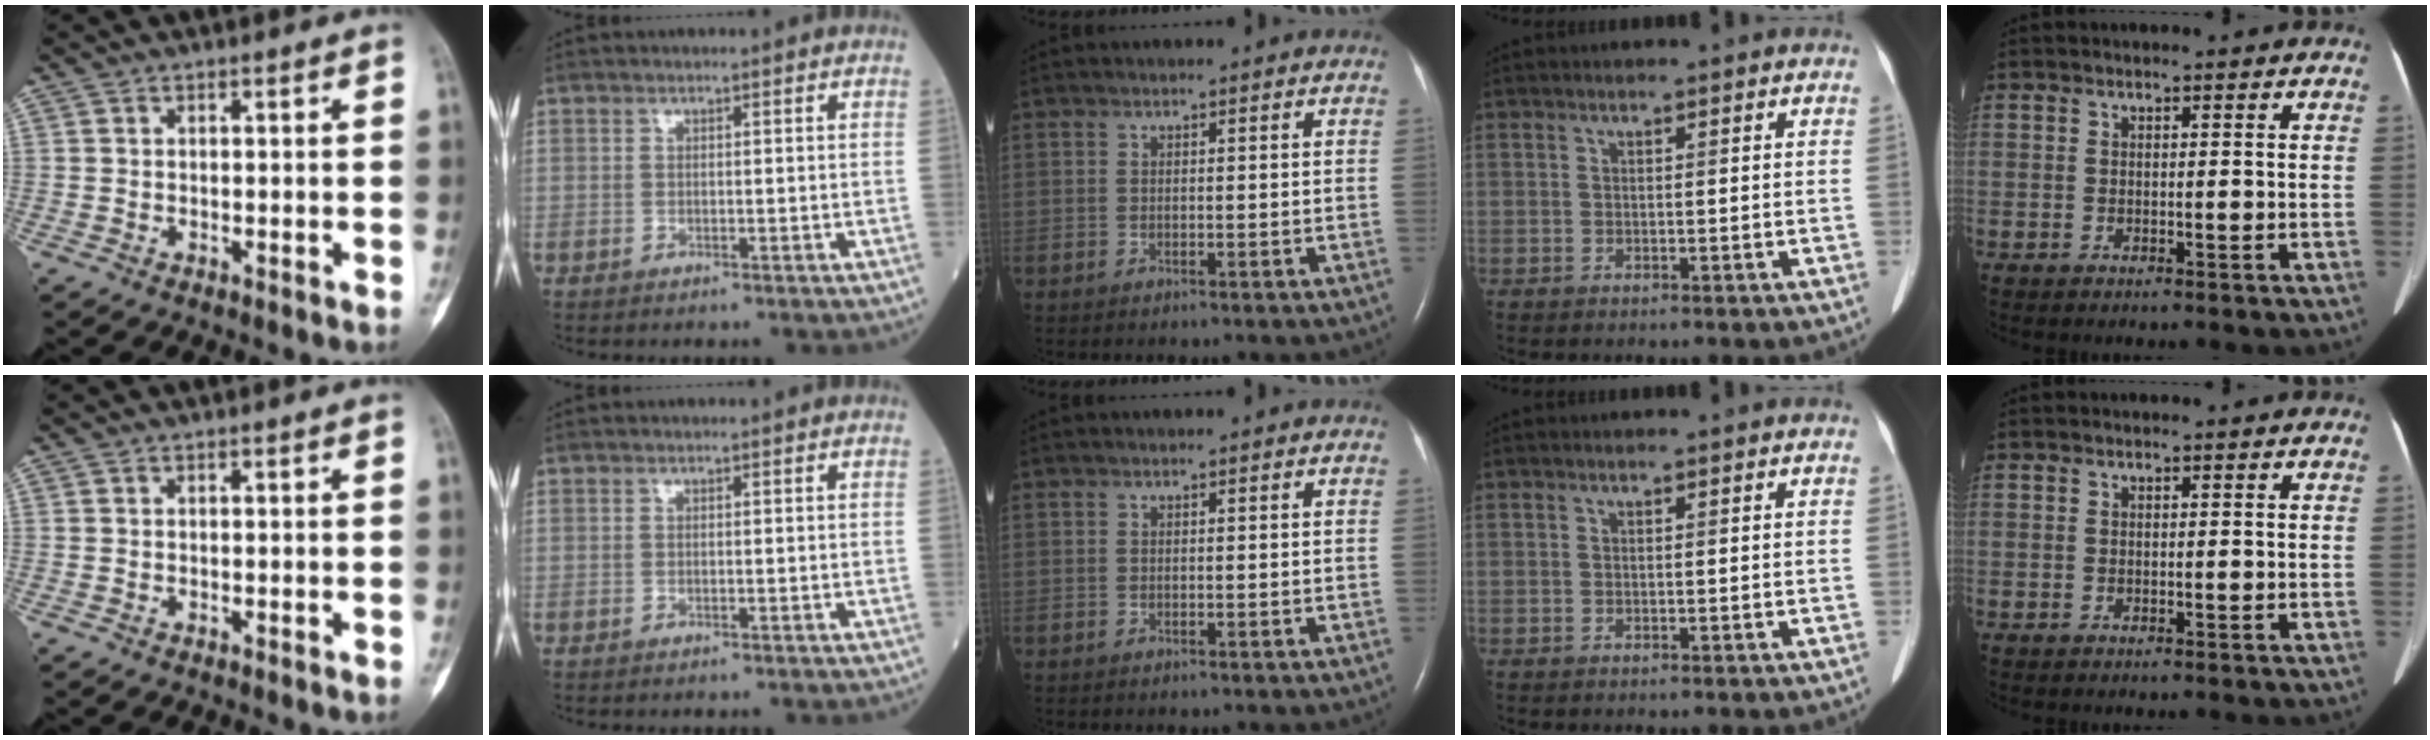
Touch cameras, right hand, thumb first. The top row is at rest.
{}